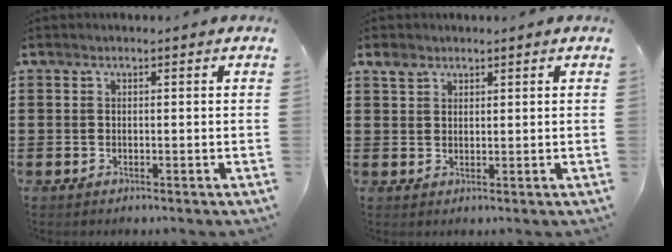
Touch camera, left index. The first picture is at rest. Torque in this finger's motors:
{"motor_torque": [0.29, -0.26, 0.00, 0.01]}